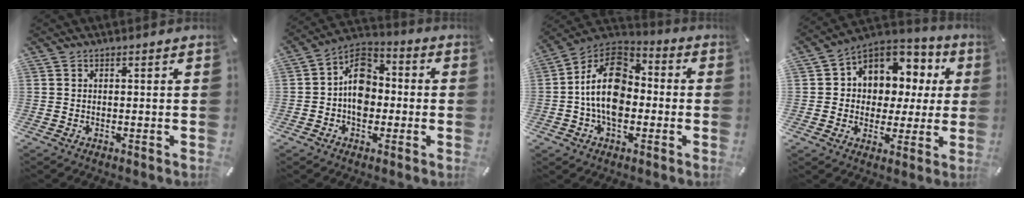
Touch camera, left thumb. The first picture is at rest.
{"total": 9.8, "force": [-1.3, 7.8, 5.8], "torque": [-0.099, 0.014, -0.026]}
{"total": 16.0, "force": [-2.3, 10.8, 11.5], "torque": [-0.226, 0.022, -0.047]}
{"total": 9.1, "force": [3.5, 8.0, 2.8], "torque": [-0.054, -0.034, 0.070]}